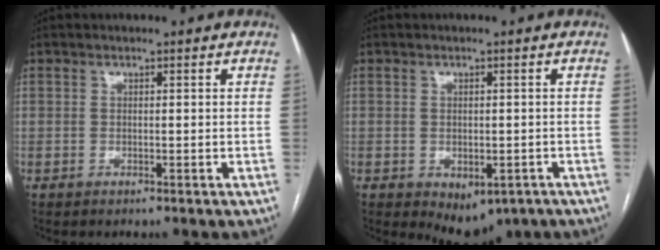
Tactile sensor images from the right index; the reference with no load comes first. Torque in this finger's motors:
{"motor_torque": [1.01, -0.76, 0.34, 0.04]}